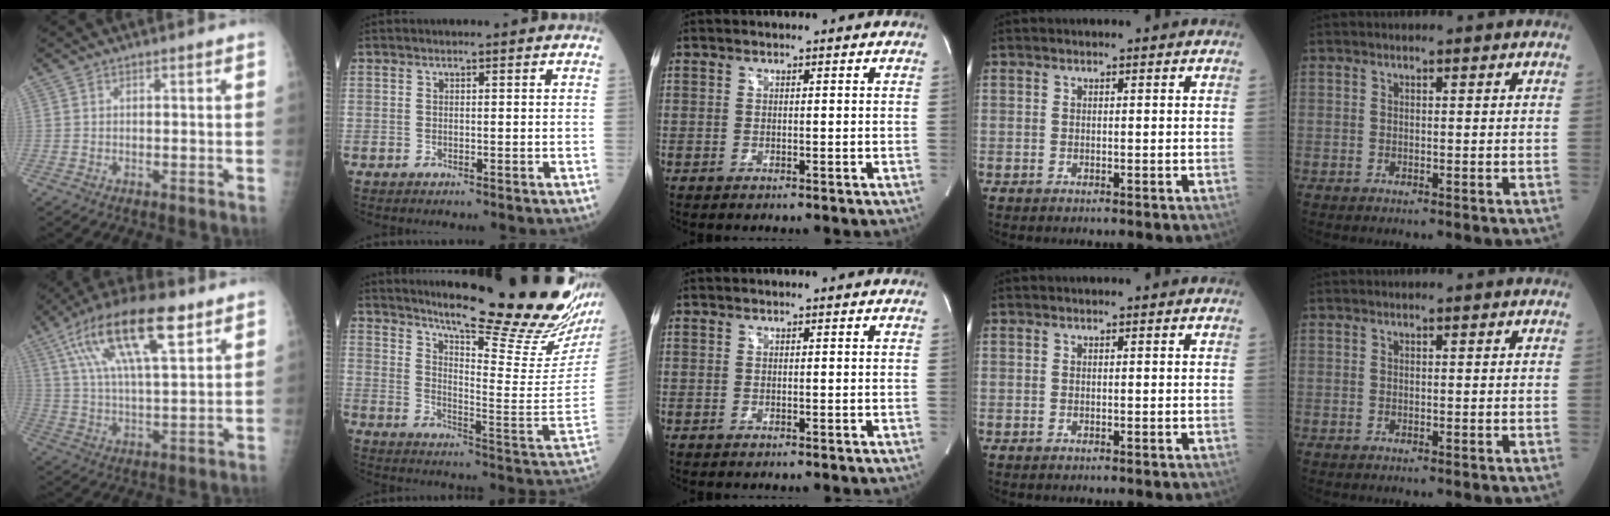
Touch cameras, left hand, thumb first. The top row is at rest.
{"thumb": {"total": 19.6, "force": [9.9, 6.7, 15.6], "torque": [-0.272, -0.007, 0.176]}, "index": {"total": 25.7, "force": [21.5, 0.7, 14.1], "torque": [-0.220, -0.097, 0.282]}}